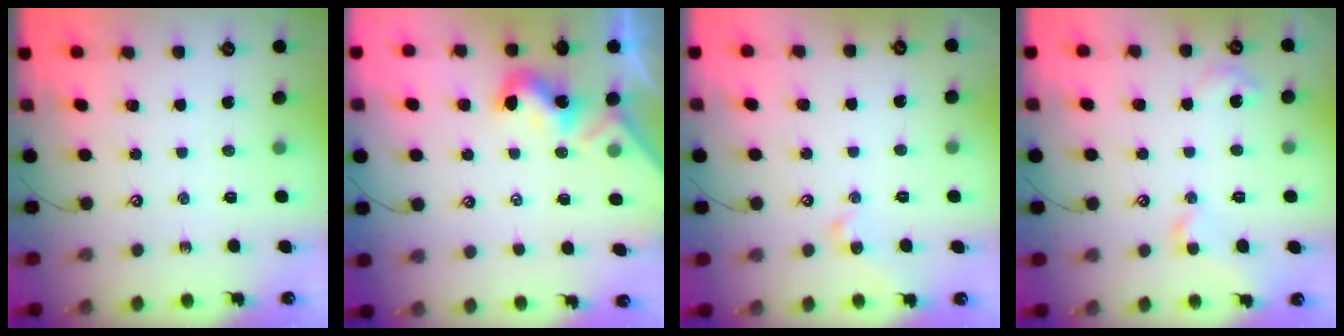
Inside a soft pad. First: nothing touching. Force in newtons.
{"total": 2.0, "press": 2.0, "slide": 0.5}
{"total": 2.1, "press": 2.0, "slide": 0.6}
{"total": 3.8, "press": 3.7, "slide": 0.7}